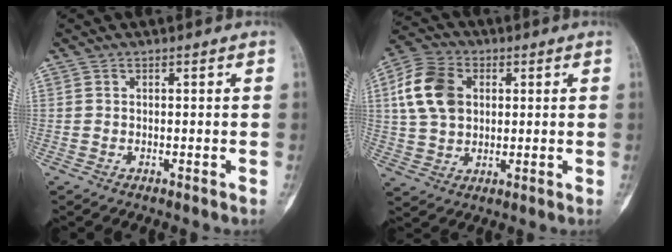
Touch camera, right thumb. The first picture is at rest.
{"total": 11.9, "force": [2.5, 8.6, 7.8], "torque": [-0.139, 0.009, 0.042]}